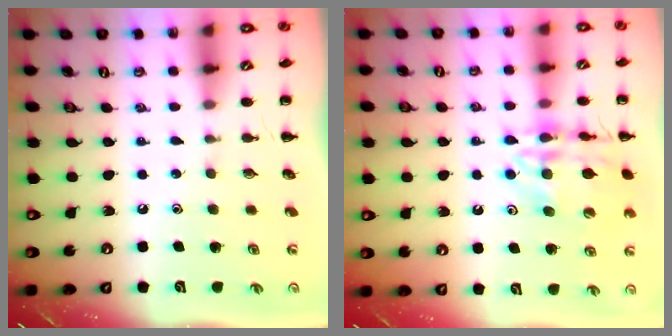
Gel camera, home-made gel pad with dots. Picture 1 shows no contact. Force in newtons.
{"total": 15.8, "press": 15.7, "slide": 2.0}